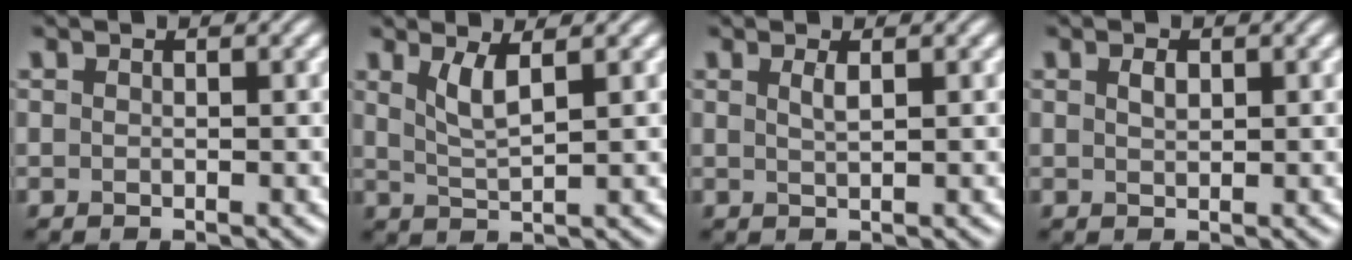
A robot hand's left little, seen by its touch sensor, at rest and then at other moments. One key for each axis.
{"total": 2.6, "fx": 1.3, "fy": 0.6, "fz": 2.2, "tx": -0.045, "ty": -0.006, "tz": 0.030}
{"total": 1.1, "fx": 0.5, "fy": 0.3, "fz": 0.9, "tx": -0.015, "ty": 0.001, "tz": 0.008}
{"total": 1.0, "fx": 0.5, "fy": 0.5, "fz": 0.8, "tx": -0.016, "ty": 0.002, "tz": 0.010}